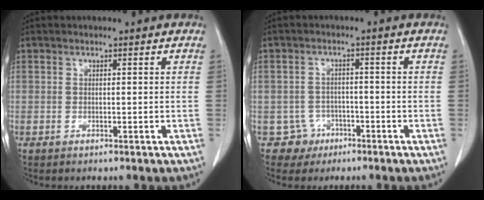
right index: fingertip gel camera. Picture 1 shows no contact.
{"total": 3.9, "force": [-1.9, 3.4, -0.6], "torque": [0.018, 0.016, -0.028]}